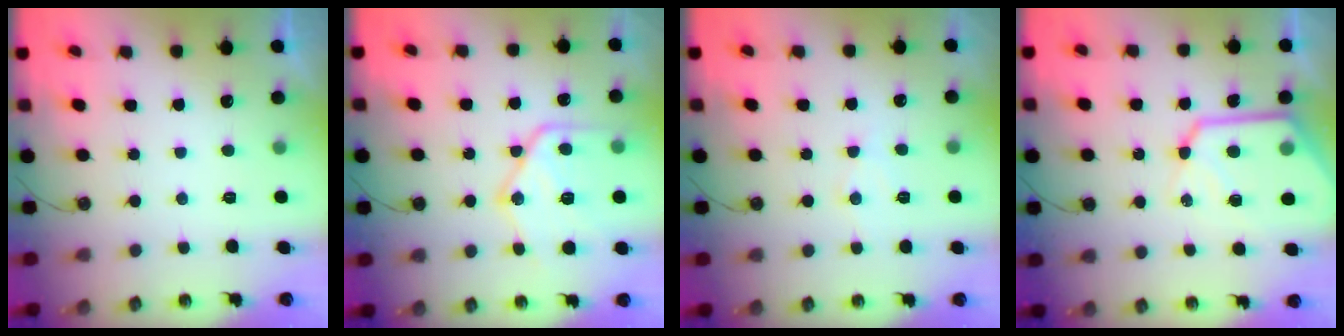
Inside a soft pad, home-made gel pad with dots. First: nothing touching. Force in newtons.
{"total": 18.8, "press": 18.7, "slide": 1.5}
{"total": 6.7, "press": 6.7, "slide": 0.5}
{"total": 15.7, "press": 15.6, "slide": 1.5}